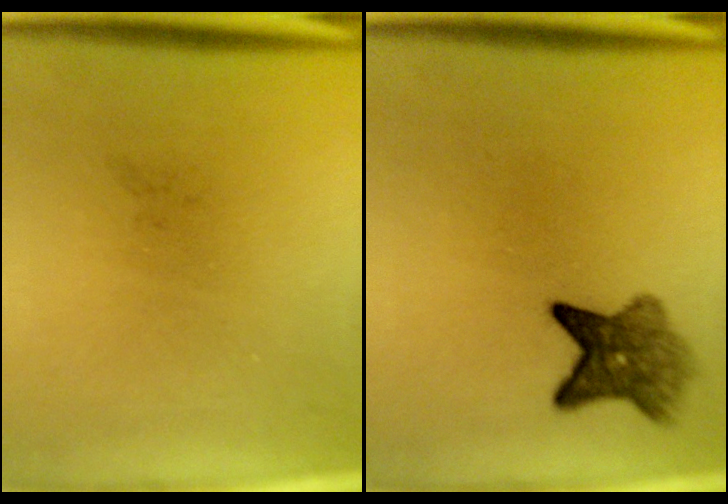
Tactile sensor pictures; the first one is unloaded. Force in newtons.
{"total": 5.8}